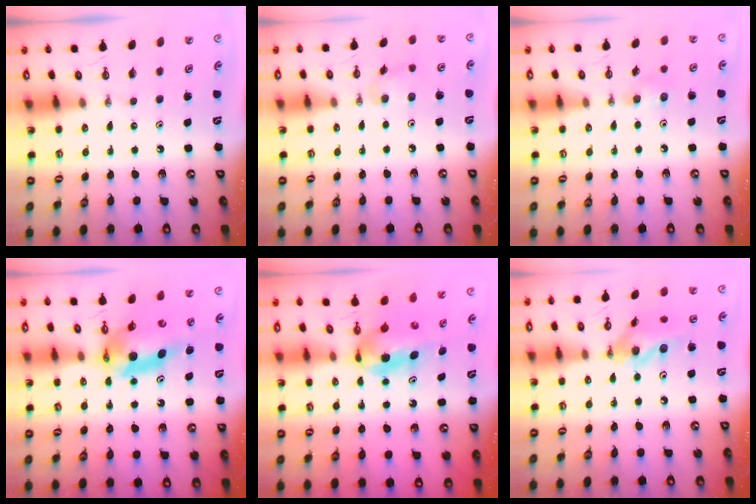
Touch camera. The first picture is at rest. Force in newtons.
{"total": 7.5, "press": 7.1, "slide": 2.3}
{"total": 7.4, "press": 6.9, "slide": 2.7}
{"total": 9.8, "press": 9.8, "slide": 1.0}
{"total": 6.0, "press": 5.3, "slide": 2.9}
{"total": 13.1, "press": 13.0, "slide": 1.5}